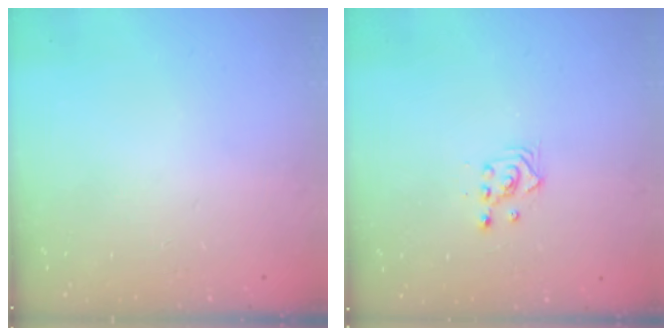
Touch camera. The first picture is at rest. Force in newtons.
{"total": 2.3, "press": 2.3, "slide": 0.3}